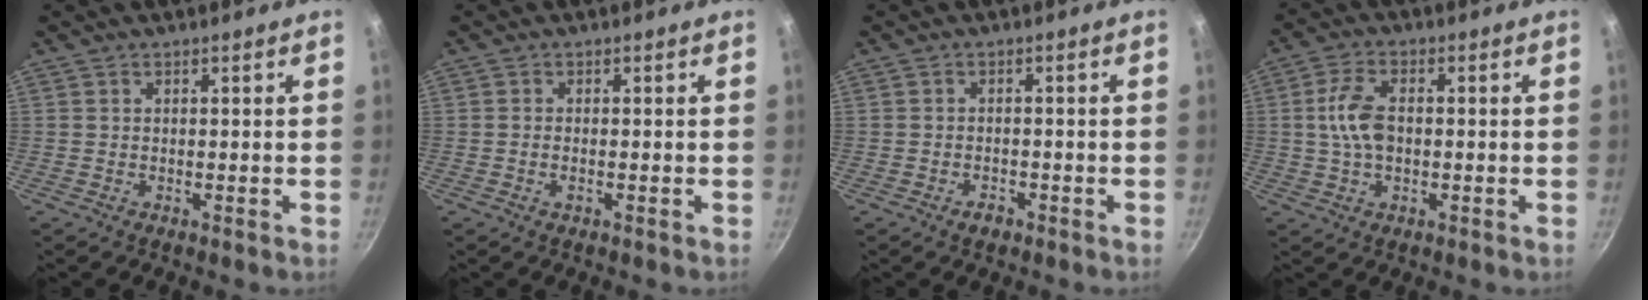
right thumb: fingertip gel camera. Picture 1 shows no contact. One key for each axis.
{"total": 1.2, "fx": -0.4, "fy": 0.5, "fz": 1.0, "tx": -0.027, "ty": 0.003, "tz": -0.010}
{"total": 2.2, "fx": -1.4, "fy": 1.3, "fz": 1.0, "tx": -0.012, "ty": 0.014, "tz": -0.020}
{"total": 7.5, "fx": 0.1, "fy": 4.4, "fz": 6.0, "tx": -0.116, "ty": 0.015, "tz": -0.003}